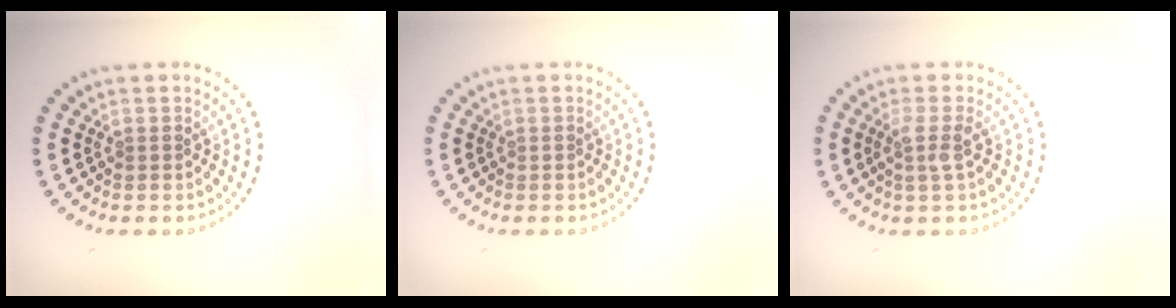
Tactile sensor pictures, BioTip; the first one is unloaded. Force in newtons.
{"total": 0.0}
{"total": 1.7, "press": 1.2, "slide": 1.2}